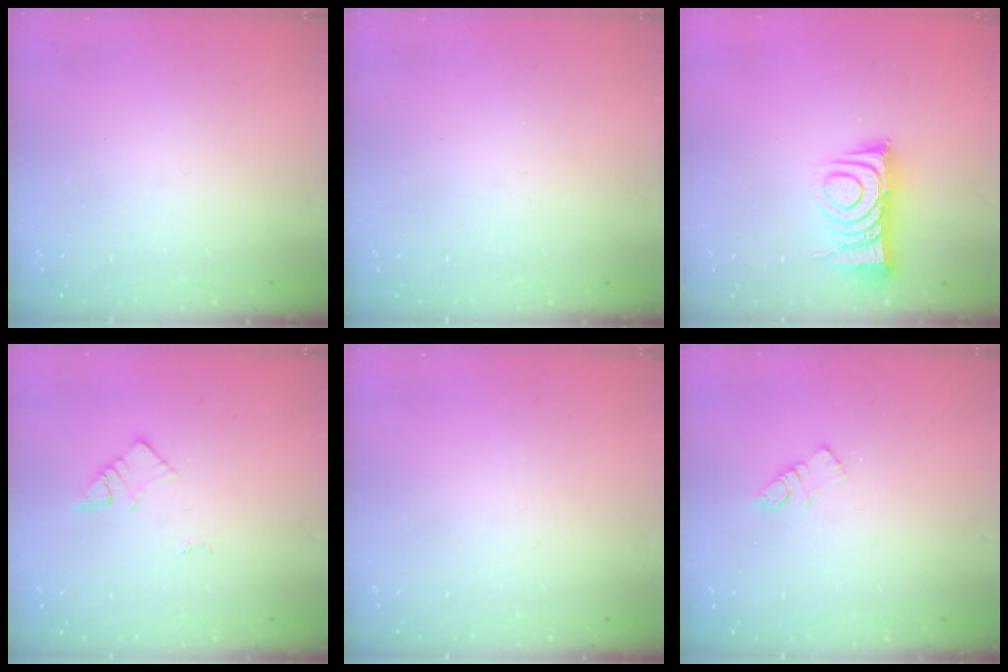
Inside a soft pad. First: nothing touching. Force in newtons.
{"total": 2.2, "press": 2.2, "slide": 0.4}
{"total": 9.9, "press": 9.8, "slide": 1.1}
{"total": 4.4, "press": 4.4, "slide": 0.6}
{"total": 0.0}
{"total": 5.8, "press": 5.8, "slide": 0.1}